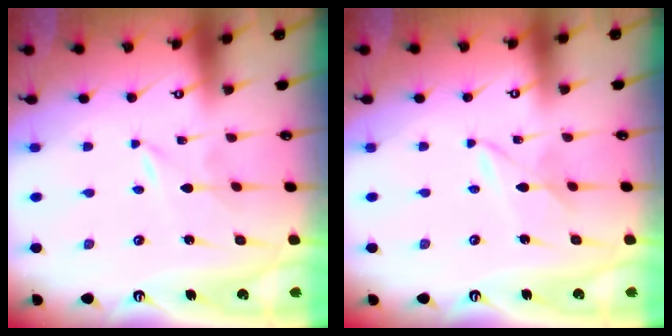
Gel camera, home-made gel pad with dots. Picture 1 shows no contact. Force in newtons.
{"total": 2.9, "press": 2.9, "slide": 0.3}